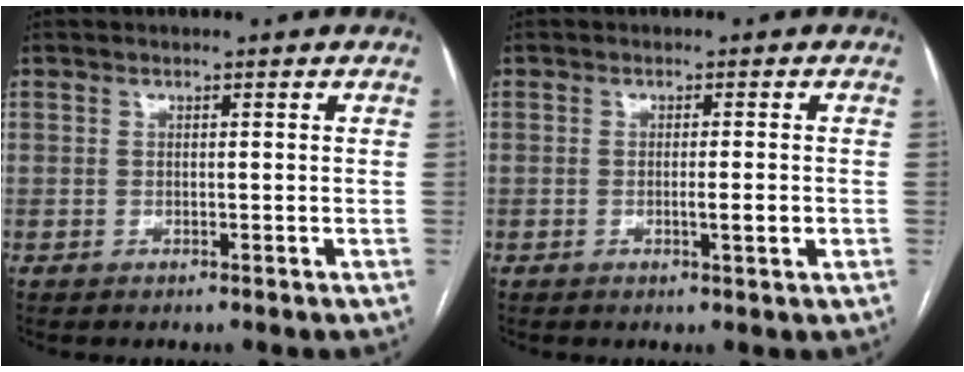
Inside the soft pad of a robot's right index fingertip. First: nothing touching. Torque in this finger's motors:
{"motor_torque": [0.44, 0.04, 0.18, 0.03]}